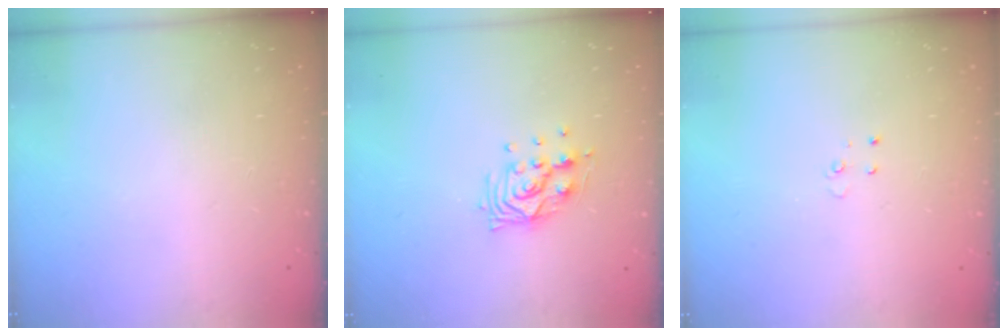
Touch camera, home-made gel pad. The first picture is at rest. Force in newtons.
{"total": 9.5, "press": 9.5, "slide": 0.4}
{"total": 3.0, "press": 2.9, "slide": 0.3}